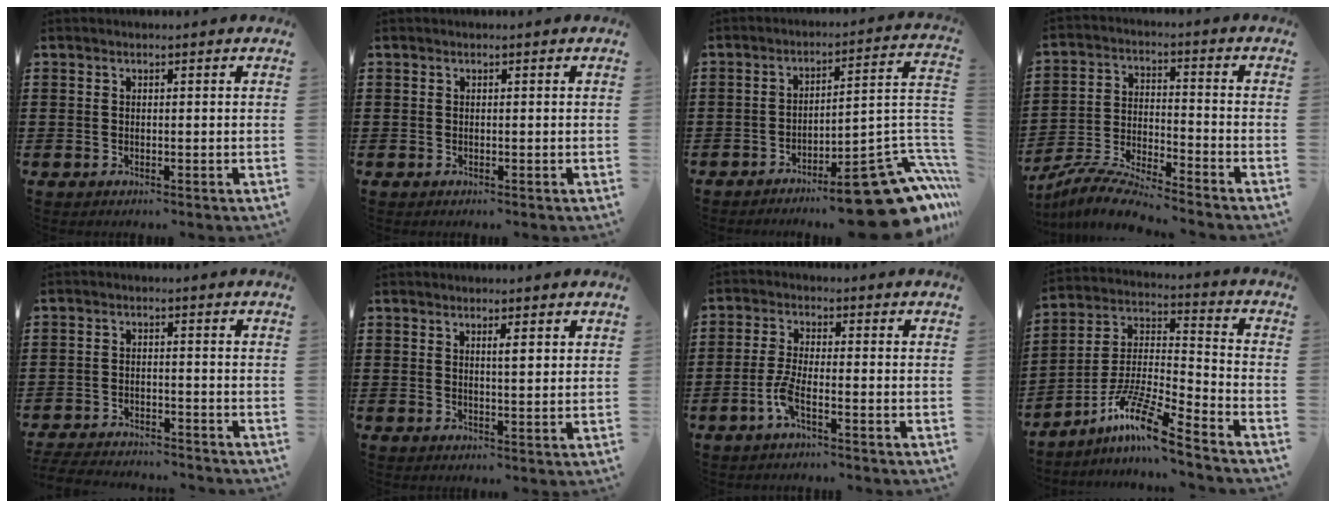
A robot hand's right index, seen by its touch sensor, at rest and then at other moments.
{"total": 0.0}
{"total": 15.5, "force": [-10.5, 3.8, 10.8], "torque": [-0.108, 0.038, -0.170]}
{"total": 7.4, "force": [-7.2, 0.0, 1.8], "torque": [-0.048, 0.002, -0.144]}
{"total": 3.7, "force": [-3.6, 0.1, 0.4], "torque": [-0.016, -0.004, -0.078]}
{"total": 2.5, "force": [1.2, 0.3, 2.2], "torque": [-0.036, -0.003, 0.018]}
{"total": 4.2, "force": [-2.2, 0.7, 3.5], "torque": [-0.096, -0.013, -0.050]}
{"total": 11.6, "force": [-9.1, 0.9, 7.1], "torque": [-0.154, 0.003, -0.185]}